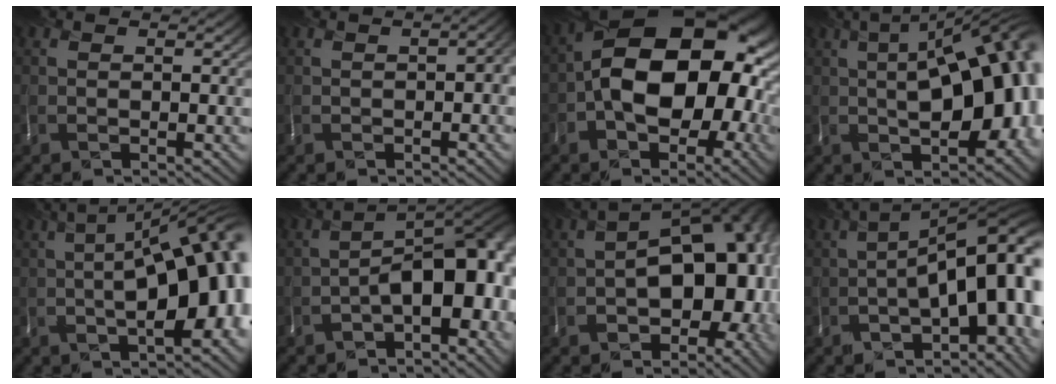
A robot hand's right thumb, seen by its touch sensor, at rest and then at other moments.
{"total": 2.0, "force": [-0.4, 0.7, 1.8], "torque": [-0.019, 0.002, -0.003]}
{"total": 17.1, "force": [-1.2, 11.3, 12.8], "torque": [-0.175, 0.007, -0.034]}
{"total": 15.5, "force": [0.0, 6.8, 13.9], "torque": [-0.161, 0.009, -0.008]}
{"total": 16.4, "force": [-1.4, 6.9, 14.8], "torque": [-0.184, 0.003, -0.018]}
{"total": 10.6, "force": [-3.1, 4.9, 8.8], "torque": [-0.133, -0.008, -0.041]}
{"total": 15.3, "force": [-2.1, 9.3, 12.0], "torque": [-0.142, -0.022, -0.022]}
{"total": 14.9, "force": [-2.1, 6.2, 13.4], "torque": [-0.182, -0.005, -0.017]}